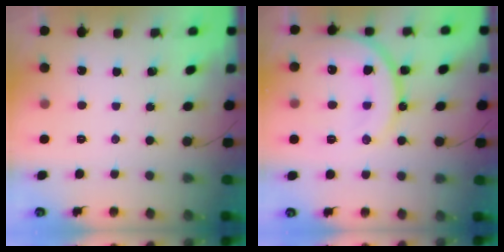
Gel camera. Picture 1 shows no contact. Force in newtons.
{"total": 16.7, "press": 16.6, "slide": 1.9}